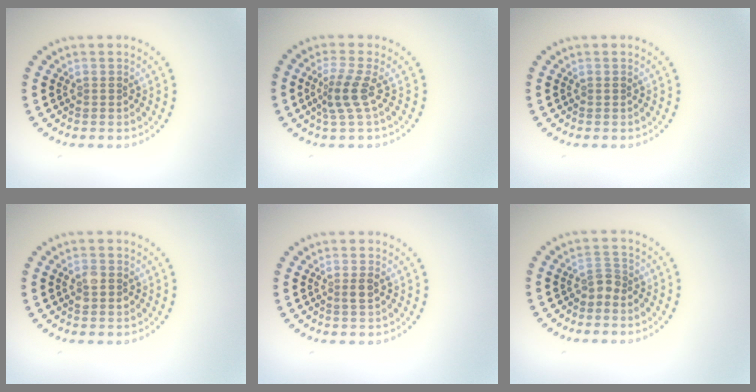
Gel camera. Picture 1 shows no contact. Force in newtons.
{"total": 2.7, "press": 1.9, "slide": 1.9}
{"total": 0.0}
{"total": 2.1, "press": 2.1, "slide": 0.1}
{"total": 1.2, "press": 1.1, "slide": 0.5}
{"total": 1.5, "press": 1.1, "slide": 1.0}